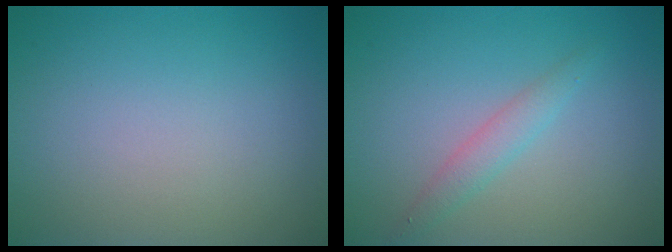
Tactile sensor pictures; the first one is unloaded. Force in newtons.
{"total": 1.7, "press": 1.7, "slide": 0.1}